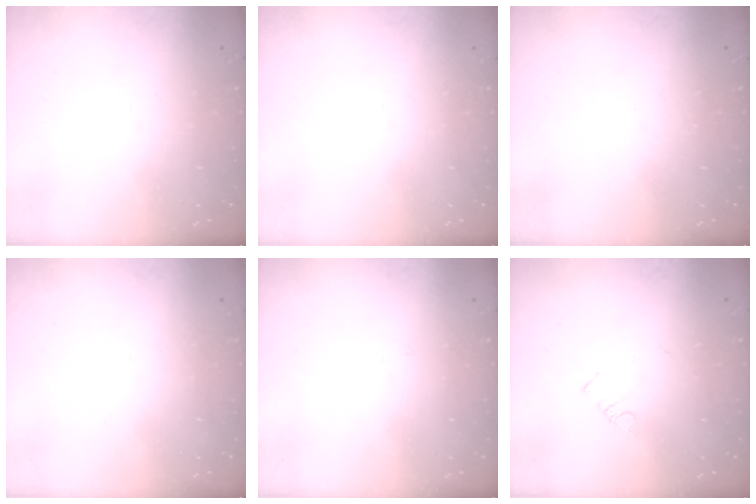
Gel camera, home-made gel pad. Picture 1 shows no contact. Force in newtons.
{"total": 0.0}
{"total": 0.0}
{"total": 1.6, "press": 1.6, "slide": 0.1}
{"total": 2.2, "press": 2.2, "slide": 0.3}
{"total": 2.7, "press": 2.7, "slide": 0.4}